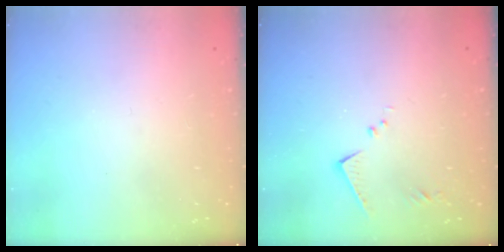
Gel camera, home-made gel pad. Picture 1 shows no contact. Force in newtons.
{"total": 6.9, "press": 6.9, "slide": 0.4}